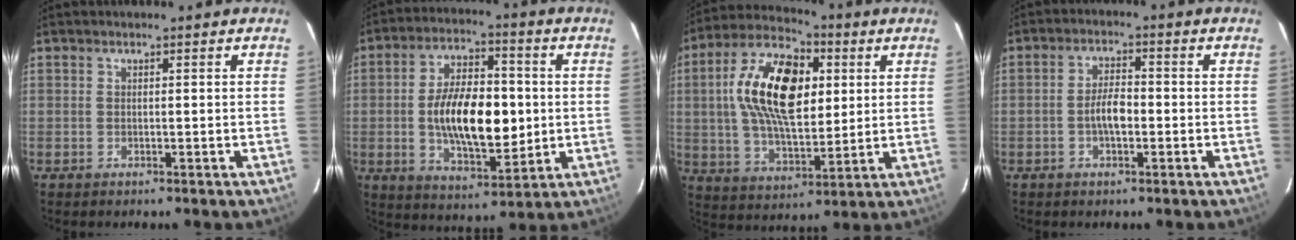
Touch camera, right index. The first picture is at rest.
{"total": 16.2, "force": [-0.6, 7.7, 14.3], "torque": [-0.251, 0.007, -0.001]}
{"total": 19.6, "force": [4.2, 10.2, 16.2], "torque": [-0.304, 0.030, 0.075]}
{"total": 4.7, "force": [-1.2, 1.9, 4.0], "torque": [-0.077, 0.007, -0.020]}